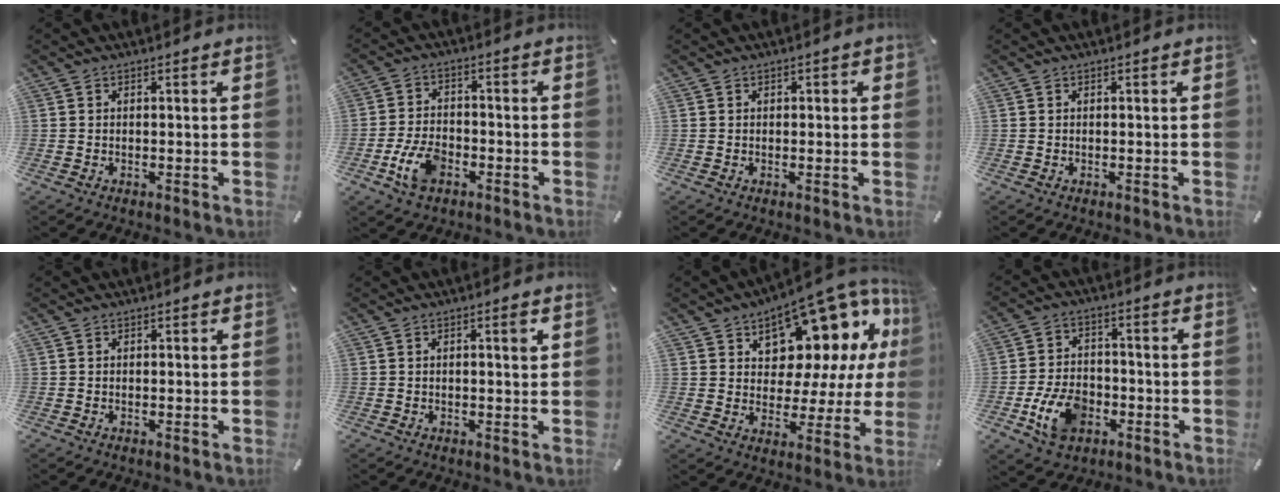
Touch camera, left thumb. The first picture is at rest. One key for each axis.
{"total": 8.4, "fx": -3.6, "fy": 5.3, "fz": 5.5, "tx": -0.122, "ty": 0.010, "tz": -0.066}
{"total": 0.7, "fx": 0.0, "fy": 0.6, "fz": 0.4, "tx": -0.007, "ty": 0.004, "tz": -0.001}
{"total": 0.0}
{"total": 0.0}
{"total": 2.2, "fx": 0.6, "fy": 0.6, "fz": 2.1, "tx": -0.025, "ty": -0.002, "tz": 0.005}
{"total": 13.5, "fx": 9.6, "fy": 7.7, "fz": 5.4, "tx": -0.069, "ty": -0.098, "tz": 0.166}
{"total": 10.9, "fx": -4.0, "fy": 7.7, "fz": 6.7, "tx": -0.135, "ty": 0.014, "tz": -0.068}